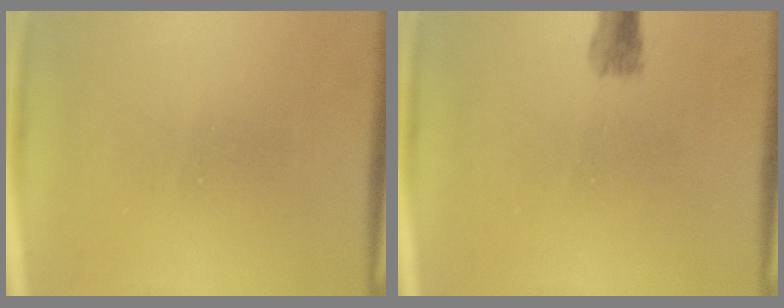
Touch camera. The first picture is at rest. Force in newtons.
{"total": 1.8}